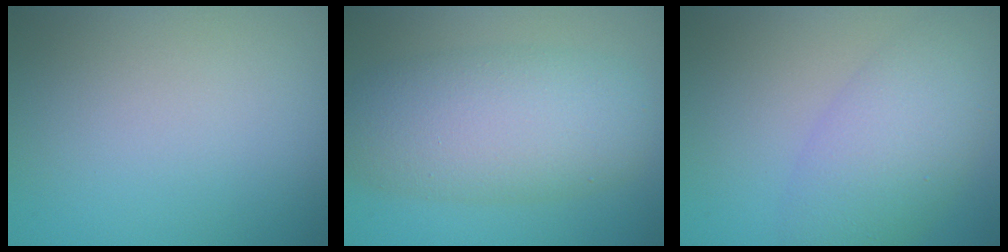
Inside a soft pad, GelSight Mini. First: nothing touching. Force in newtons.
{"total": 7.8, "press": 7.8, "slide": 0.4}
{"total": 5.9, "press": 5.9, "slide": 0.1}